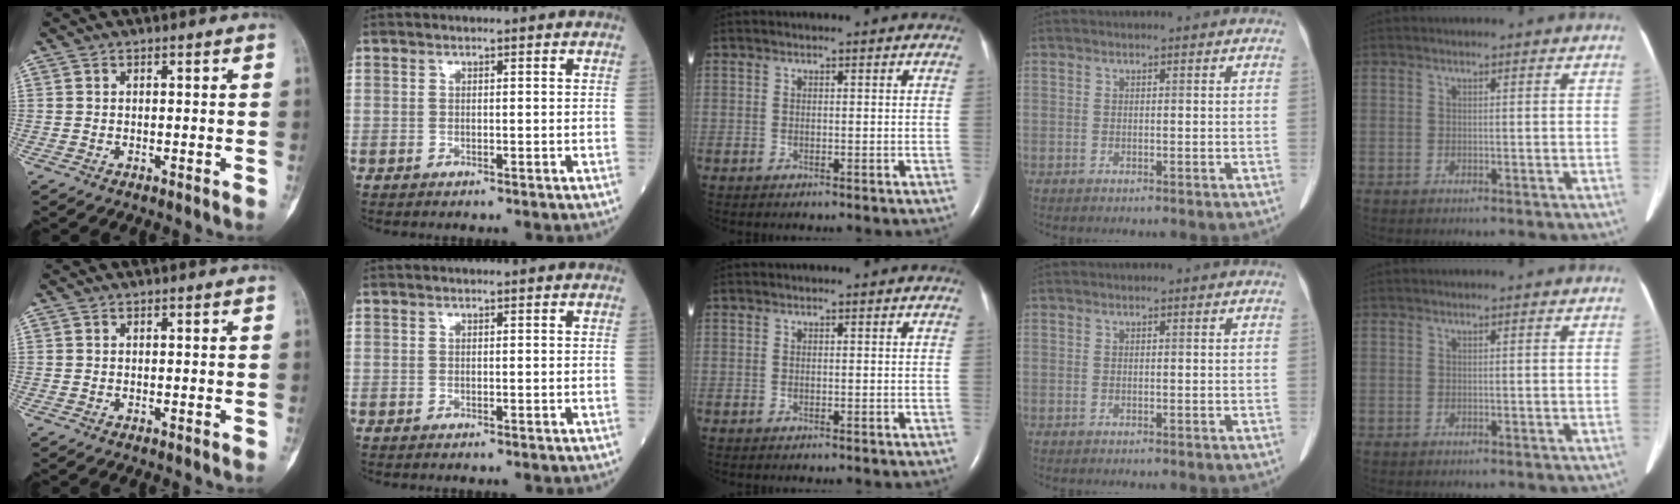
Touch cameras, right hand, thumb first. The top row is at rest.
{}